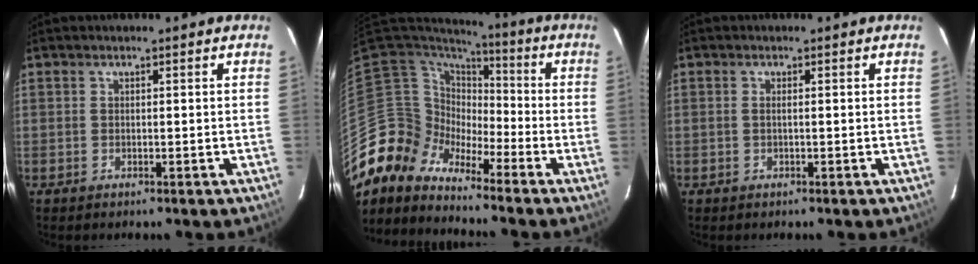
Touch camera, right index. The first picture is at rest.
{"total": 8.8, "force": [-7.9, 3.8, -0.5], "torque": [0.002, 0.032, -0.178]}
{"total": 0.6, "force": [-0.1, -0.1, 0.6], "torque": [-0.012, 0.001, -0.003]}